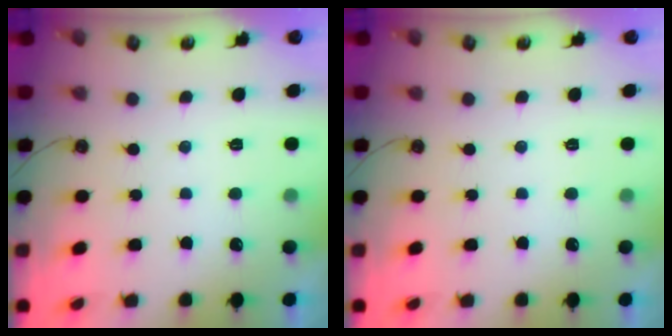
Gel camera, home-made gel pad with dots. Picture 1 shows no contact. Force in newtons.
{"total": 0.0}